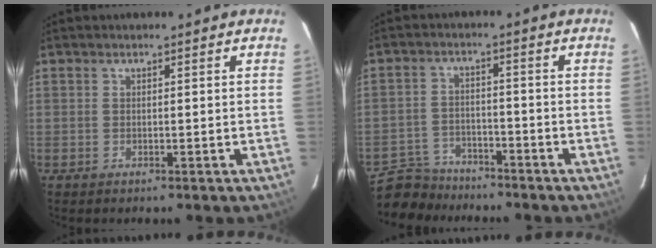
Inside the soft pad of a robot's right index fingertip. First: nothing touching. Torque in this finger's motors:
{"motor_torque": [-0.32, -0.09, -1.05, -0.21]}